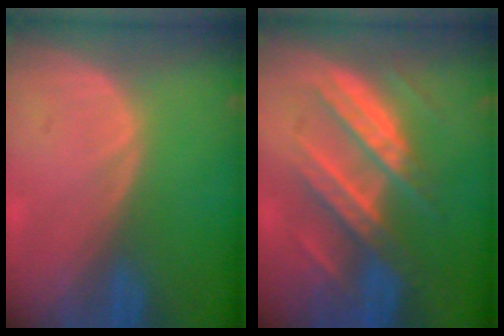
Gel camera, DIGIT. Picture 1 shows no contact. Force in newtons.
{"total": 8.3, "press": 8.3, "slide": 0.3}